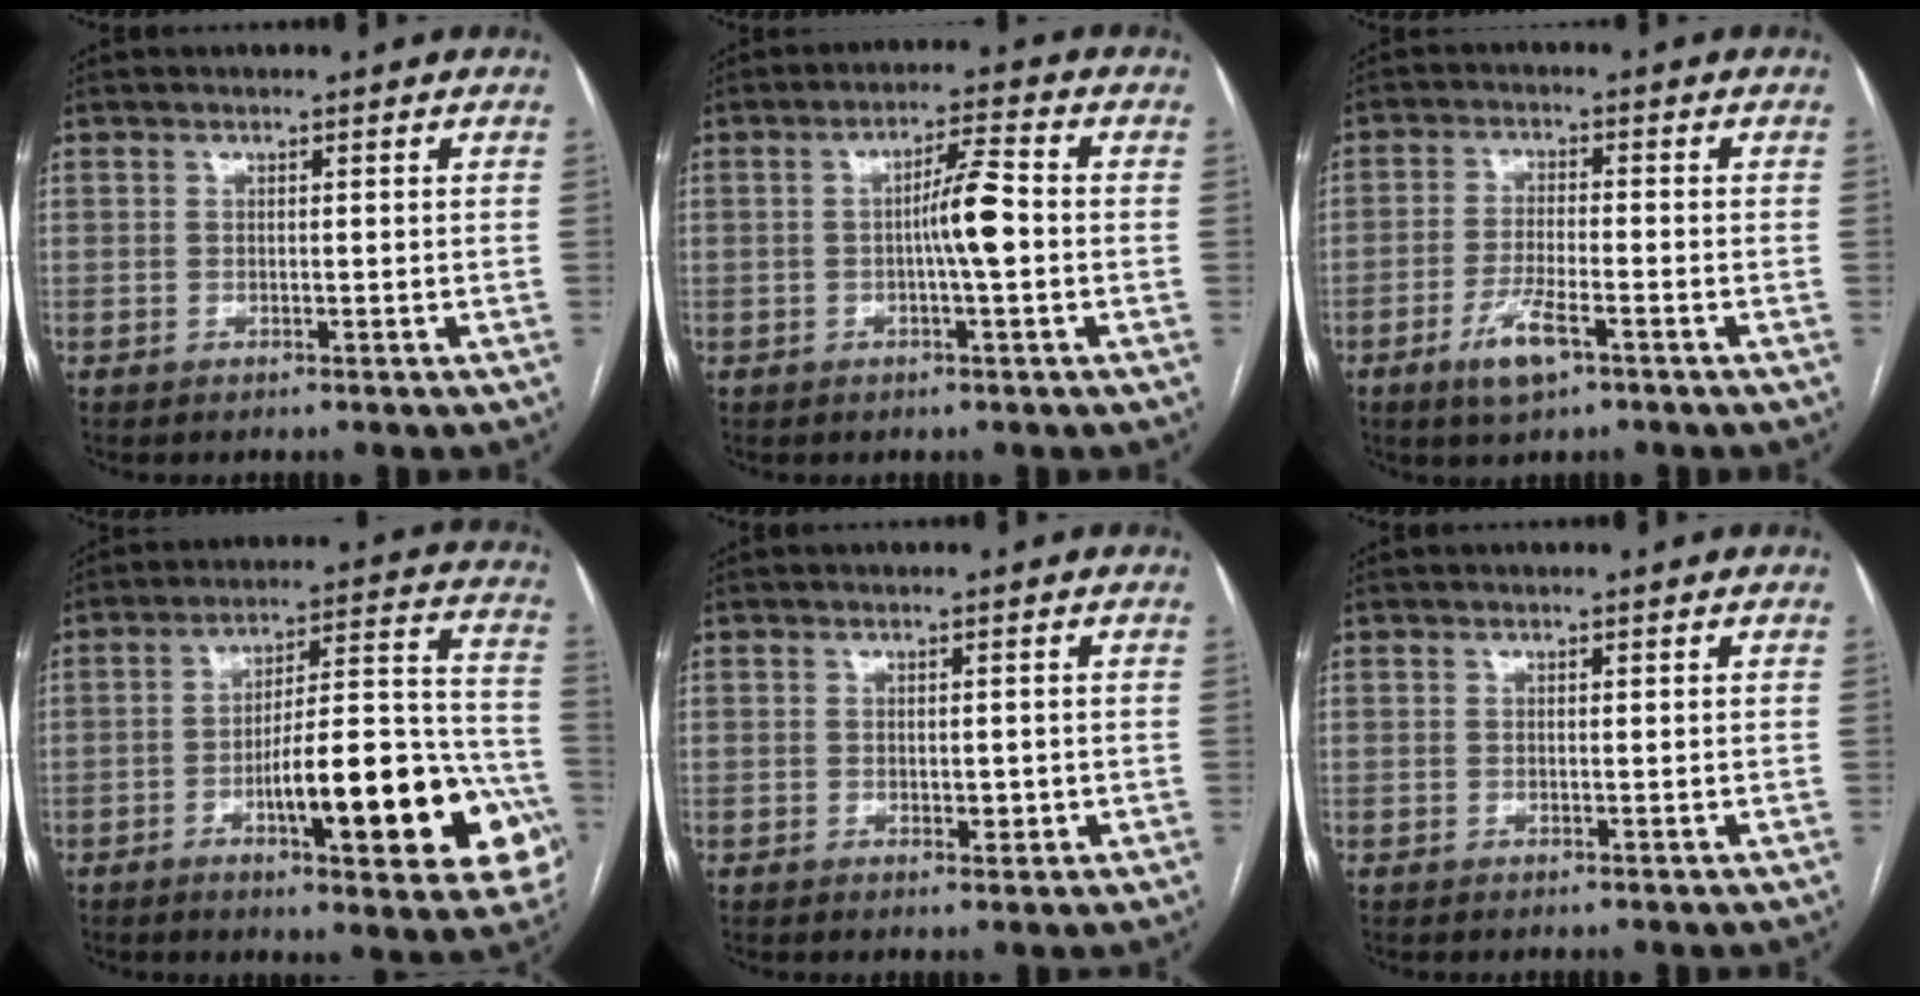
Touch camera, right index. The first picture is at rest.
{"total": 6.0, "force": [-0.6, 0.3, 5.9], "torque": [-0.102, 0.009, -0.012]}
{"total": 5.9, "force": [-3.3, 1.3, 4.8], "torque": [-0.094, -0.006, -0.056]}
{"total": 22.5, "force": [-7.9, 4.8, 20.5], "torque": [-0.206, 0.026, -0.099]}
{"total": 1.8, "force": [-0.2, 1.0, 1.4], "torque": [-0.018, -0.001, 0.001]}
{"total": 0.0}